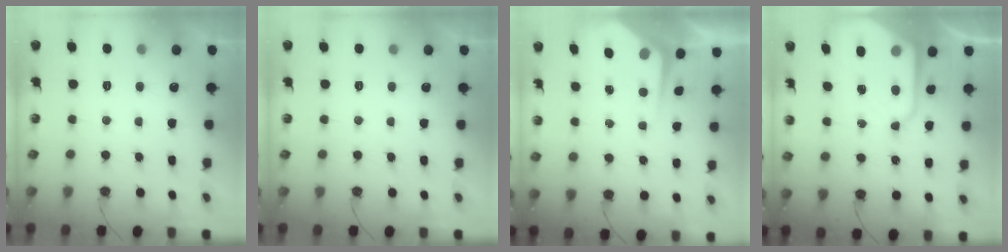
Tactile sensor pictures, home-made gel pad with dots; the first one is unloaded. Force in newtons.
{"total": 0.0}
{"total": 4.4, "press": 4.3, "slide": 0.6}
{"total": 10.8, "press": 10.8, "slide": 1.0}